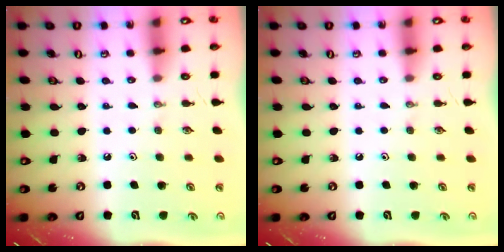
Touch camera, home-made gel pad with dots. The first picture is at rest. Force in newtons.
{"total": 0.0}